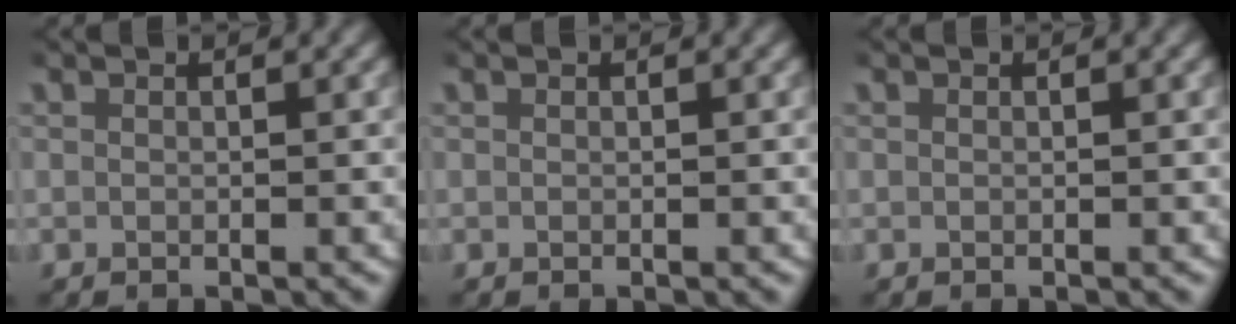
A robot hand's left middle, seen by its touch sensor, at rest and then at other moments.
{"total": 0.0}
{"total": 0.0}